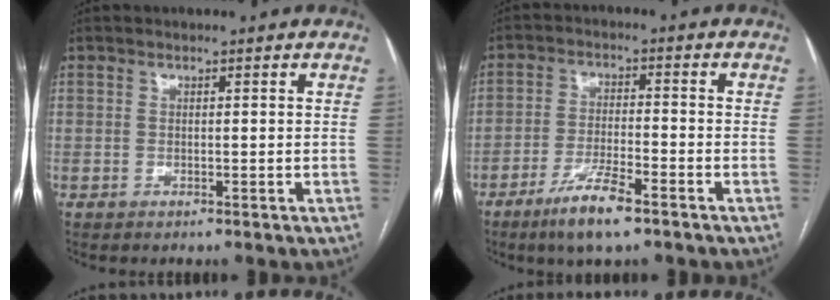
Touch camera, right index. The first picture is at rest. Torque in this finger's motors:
{"motor_torque": [0.84, -0.99, 0.57, 0.11]}